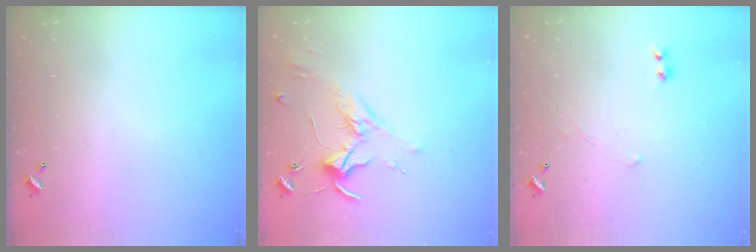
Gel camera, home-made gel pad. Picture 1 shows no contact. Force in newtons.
{"total": 1.6, "press": 1.6, "slide": 0.4}
{"total": 2.3, "press": 2.3, "slide": 0.2}